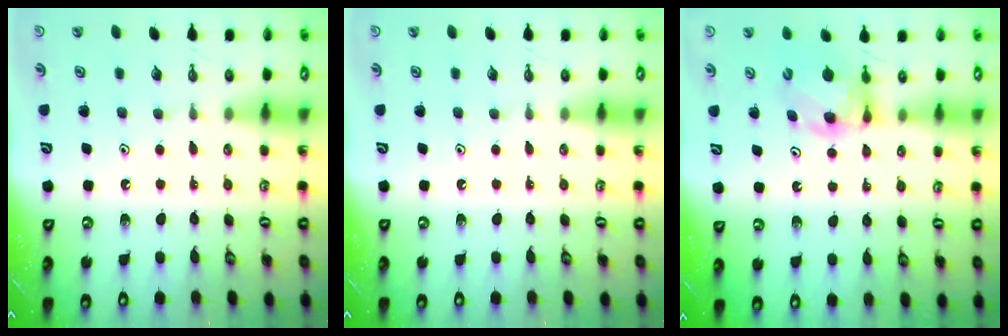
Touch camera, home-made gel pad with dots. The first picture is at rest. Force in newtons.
{"total": 0.0}
{"total": 6.1, "press": 6.1, "slide": 0.3}